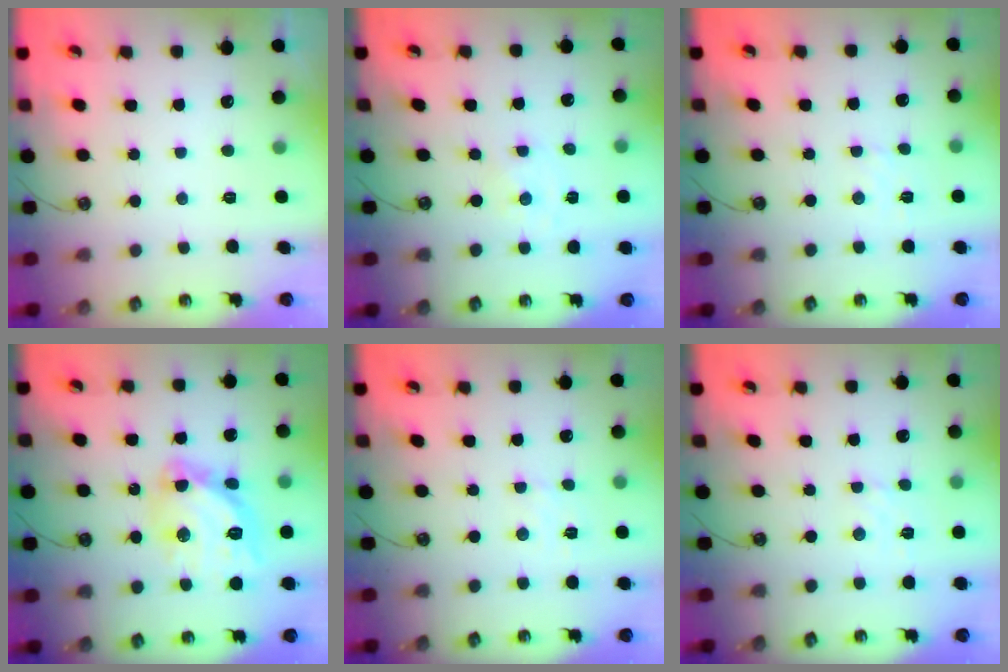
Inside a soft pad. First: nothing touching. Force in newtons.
{"total": 0.0}
{"total": 3.0, "press": 3.0, "slide": 0.4}
{"total": 15.2, "press": 15.1, "slide": 1.5}
{"total": 2.9, "press": 2.9, "slide": 0.4}
{"total": 1.6, "press": 1.5, "slide": 0.5}